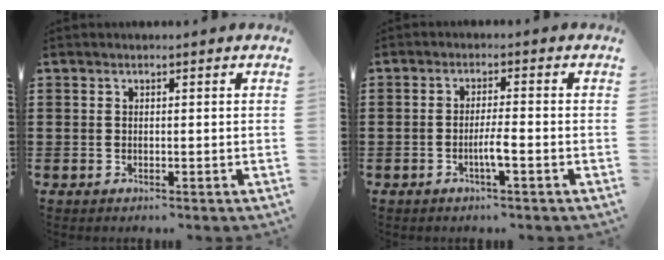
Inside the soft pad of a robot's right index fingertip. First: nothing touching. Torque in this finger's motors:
{"motor_torque": [0.49, 0.03, 0.06, 0.05]}